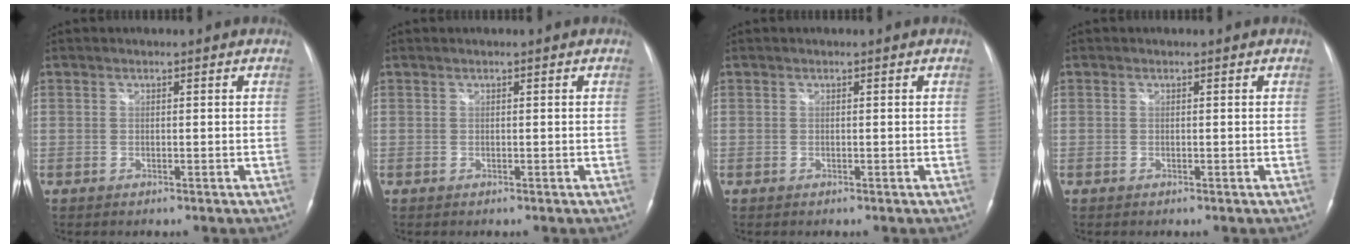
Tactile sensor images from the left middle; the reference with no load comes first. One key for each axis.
{"total": 0.0}
{"total": 0.0}
{"total": 0.0}